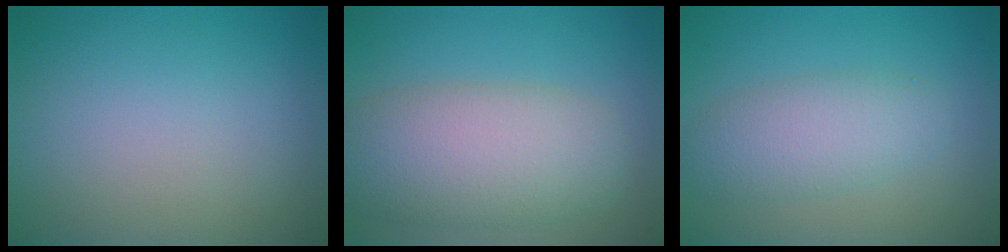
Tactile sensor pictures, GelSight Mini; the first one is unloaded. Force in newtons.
{"total": 7.5, "press": 7.4, "slide": 0.7}
{"total": 3.7, "press": 3.7, "slide": 0.0}